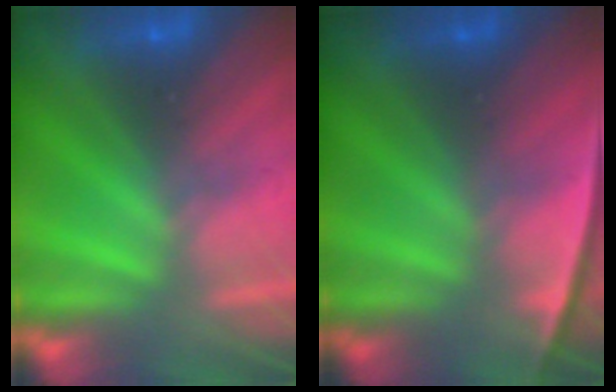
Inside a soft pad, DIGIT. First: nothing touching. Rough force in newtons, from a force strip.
{"total": 2.4}